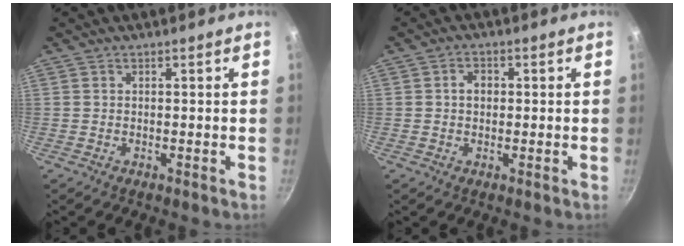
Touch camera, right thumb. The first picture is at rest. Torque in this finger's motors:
{"motor_torque": [0.17, 0.83, 0.52, -0.05, -0.01]}